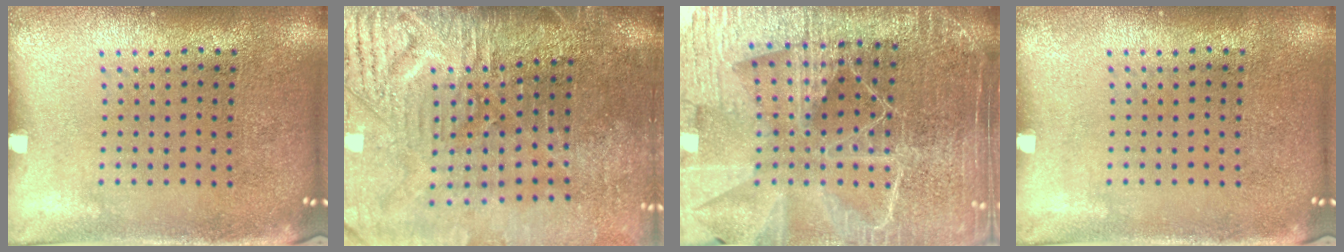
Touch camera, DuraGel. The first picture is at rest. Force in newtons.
{"total": 4.8, "press": 4.1, "slide": 2.6}
{"total": 6.0, "press": 5.2, "slide": 2.8}
{"total": 0.0}